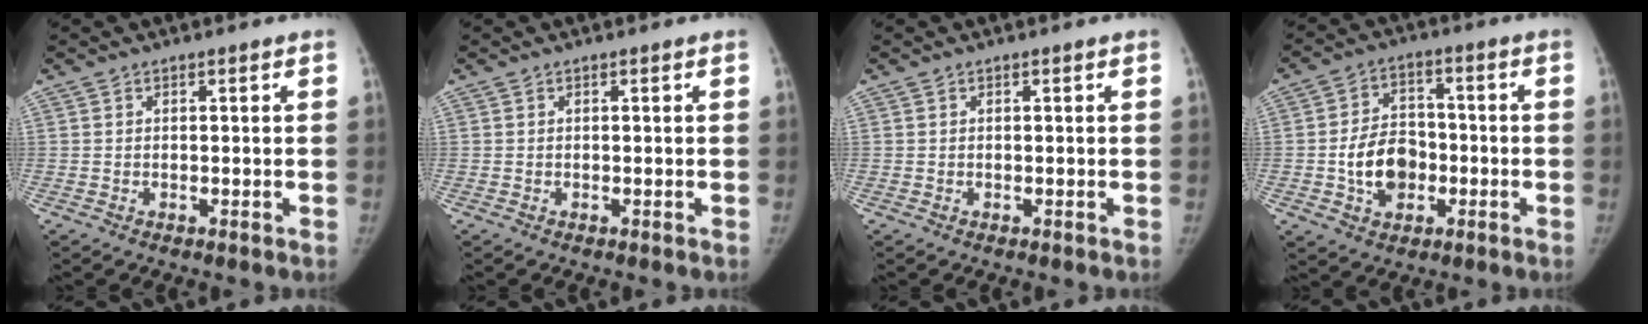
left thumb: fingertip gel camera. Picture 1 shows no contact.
{"total": 0.0}
{"total": 0.0}
{"total": 10.2, "force": [-2.3, 7.6, 6.4], "torque": [-0.085, 0.020, -0.039]}